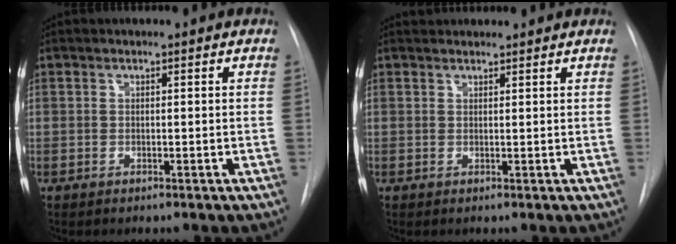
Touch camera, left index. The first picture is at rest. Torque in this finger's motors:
{"motor_torque": [0.03, -0.30, 0.09, 0.01]}